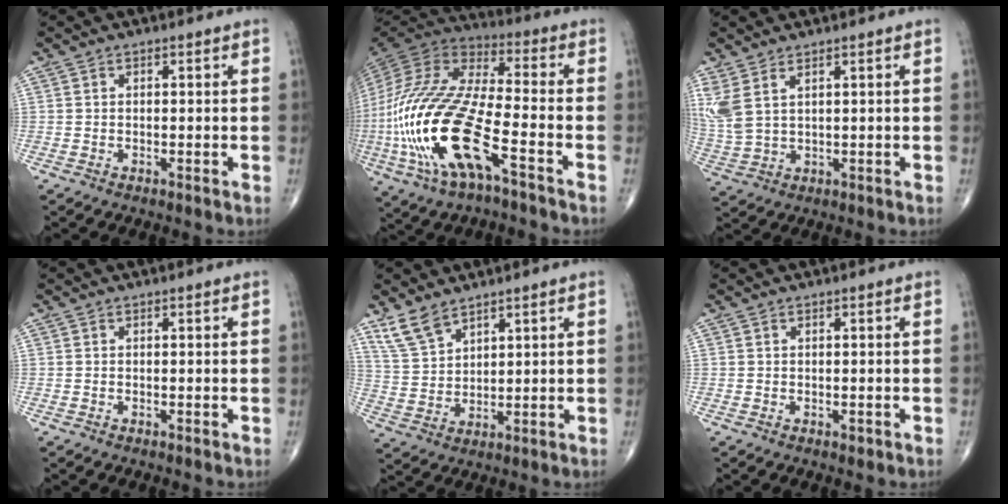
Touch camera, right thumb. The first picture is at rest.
{"total": 25.7, "force": [-8.7, 9.1, 22.4], "torque": [-0.548, 0.008, -0.162]}
{"total": 7.3, "force": [3.4, 3.5, 5.4], "torque": [-0.142, -0.004, 0.082]}
{"total": 0.0}
{"total": 6.6, "force": [5.1, 2.9, 3.1], "torque": [-0.055, -0.020, 0.112]}
{"total": 0.6, "force": [-0.2, 0.4, 0.4], "torque": [-0.004, -0.001, -0.002]}